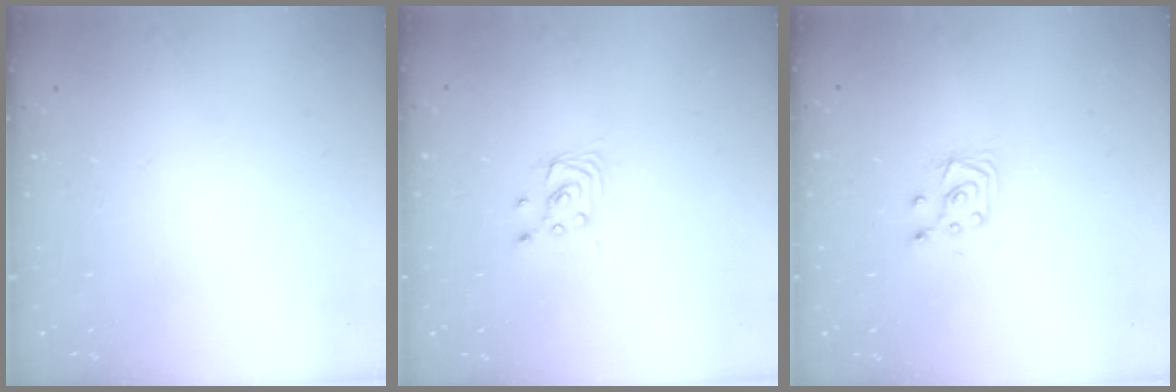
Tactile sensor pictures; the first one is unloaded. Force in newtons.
{"total": 2.8, "press": 2.8, "slide": 0.2}
{"total": 4.9, "press": 4.8, "slide": 0.5}